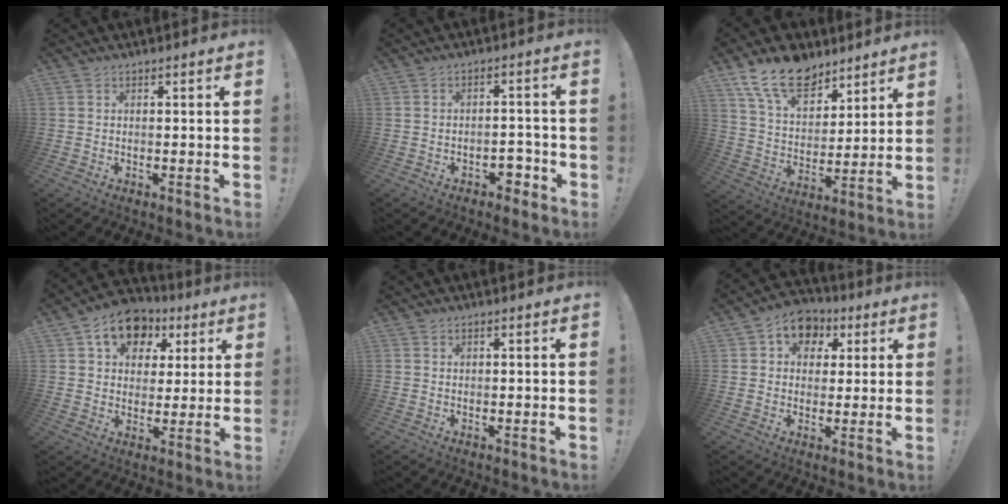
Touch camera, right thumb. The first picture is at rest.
{"total": 4.8, "force": [-2.5, 3.1, 2.7], "torque": [-0.026, 0.009, -0.042]}
{"total": 16.2, "force": [11.4, 8.8, 7.5], "torque": [-0.128, -0.071, 0.211]}
{"total": 13.0, "force": [6.1, 9.6, 6.3], "torque": [-0.093, -0.023, 0.115]}
{"total": 0.0}
{"total": 8.9, "force": [2.8, 7.6, 3.8], "torque": [-0.041, -0.008, 0.056]}